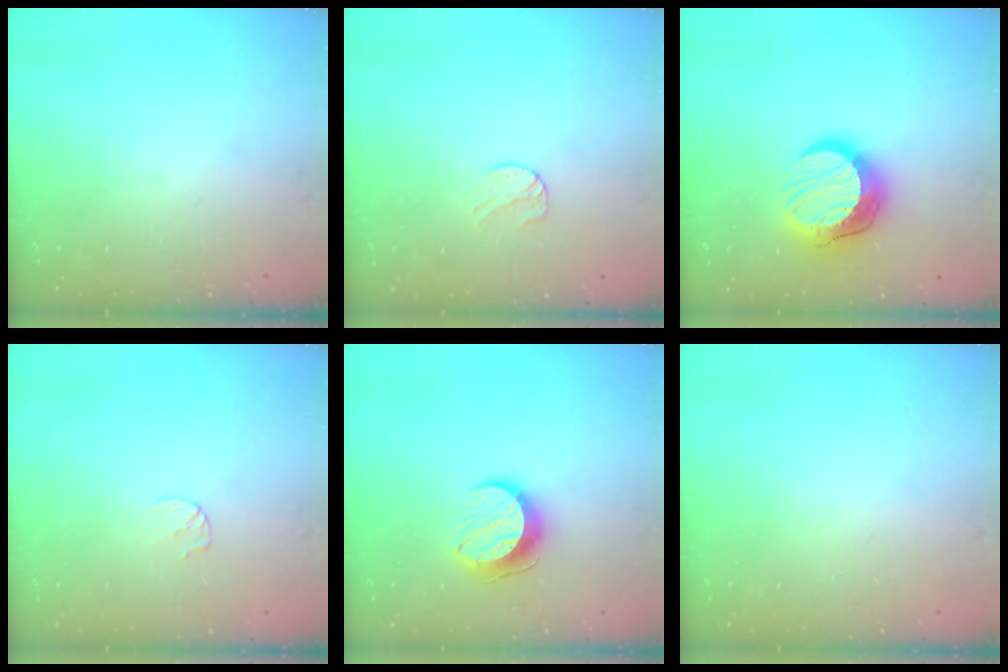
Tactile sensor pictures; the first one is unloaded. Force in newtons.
{"total": 5.8, "press": 5.8, "slide": 0.6}
{"total": 15.1, "press": 15.1, "slide": 1.1}
{"total": 4.6, "press": 4.6, "slide": 0.5}
{"total": 10.0, "press": 10.0, "slide": 0.3}
{"total": 0.6, "press": 0.5, "slide": 0.1}